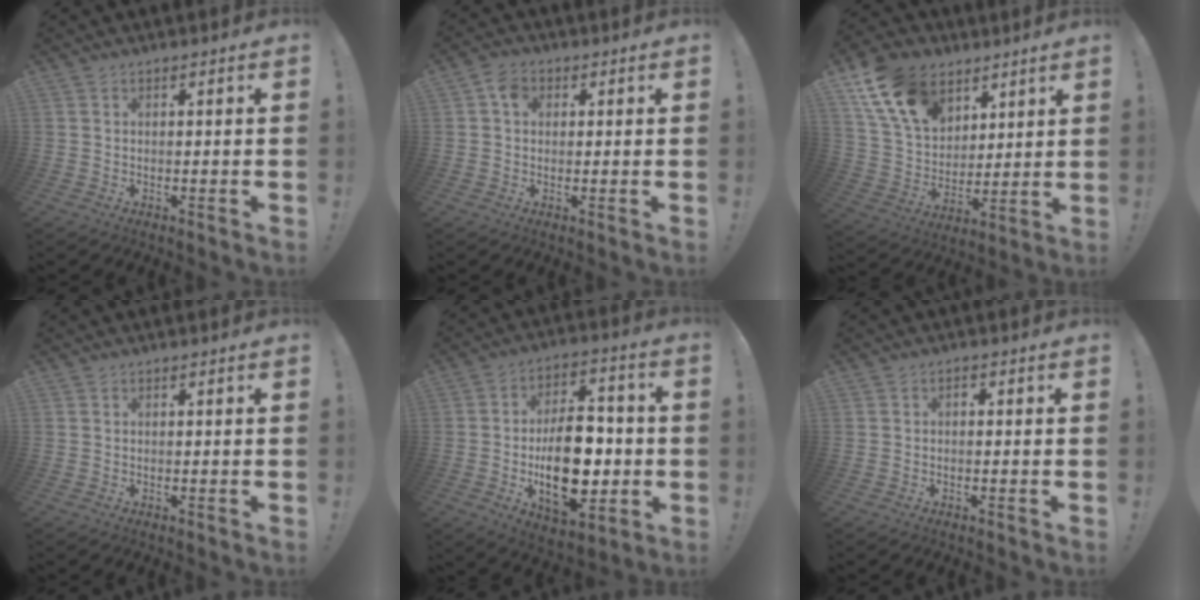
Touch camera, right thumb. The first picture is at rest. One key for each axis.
{"total": 4.4, "fx": 0.9, "fy": 3.5, "fz": 2.6, "tx": -0.039, "ty": 0.006, "tz": 0.016}
{"total": 17.4, "fx": 9.4, "fy": 11.9, "fz": 8.5, "tx": -0.164, "ty": -0.041, "tz": 0.182}
{"total": 0.0}
{"total": 21.0, "fx": -2.8, "fy": 12.3, "fz": 16.8, "tx": -0.276, "ty": 0.009, "tz": -0.038}
{"total": 0.9, "fx": -0.5, "fy": 0.6, "fz": 0.4, "tx": -0.013, "ty": 0.006, "tz": -0.010}